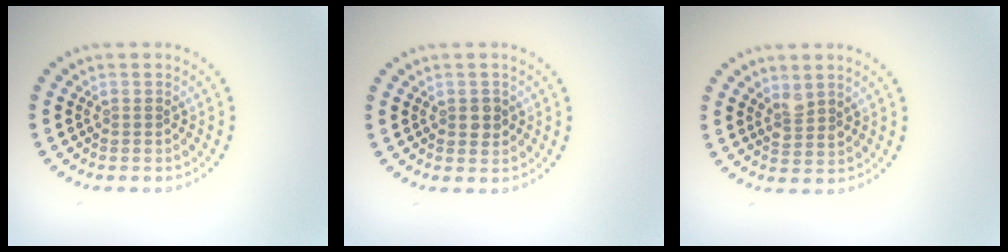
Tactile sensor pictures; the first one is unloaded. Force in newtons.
{"total": 1.5, "press": 1.4, "slide": 0.1}
{"total": 1.6, "press": 1.4, "slide": 0.8}